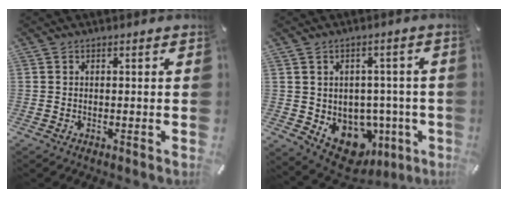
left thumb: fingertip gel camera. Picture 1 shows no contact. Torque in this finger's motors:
{"motor_torque": [0.97, 1.83, 0.45, -0.20, 0.24]}